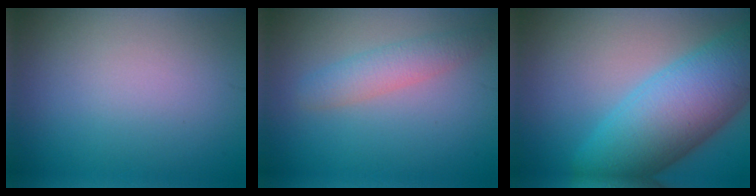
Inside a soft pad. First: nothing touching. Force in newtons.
{"total": 2.6, "press": 2.6, "slide": 0.2}
{"total": 10.5, "press": 10.5, "slide": 0.3}